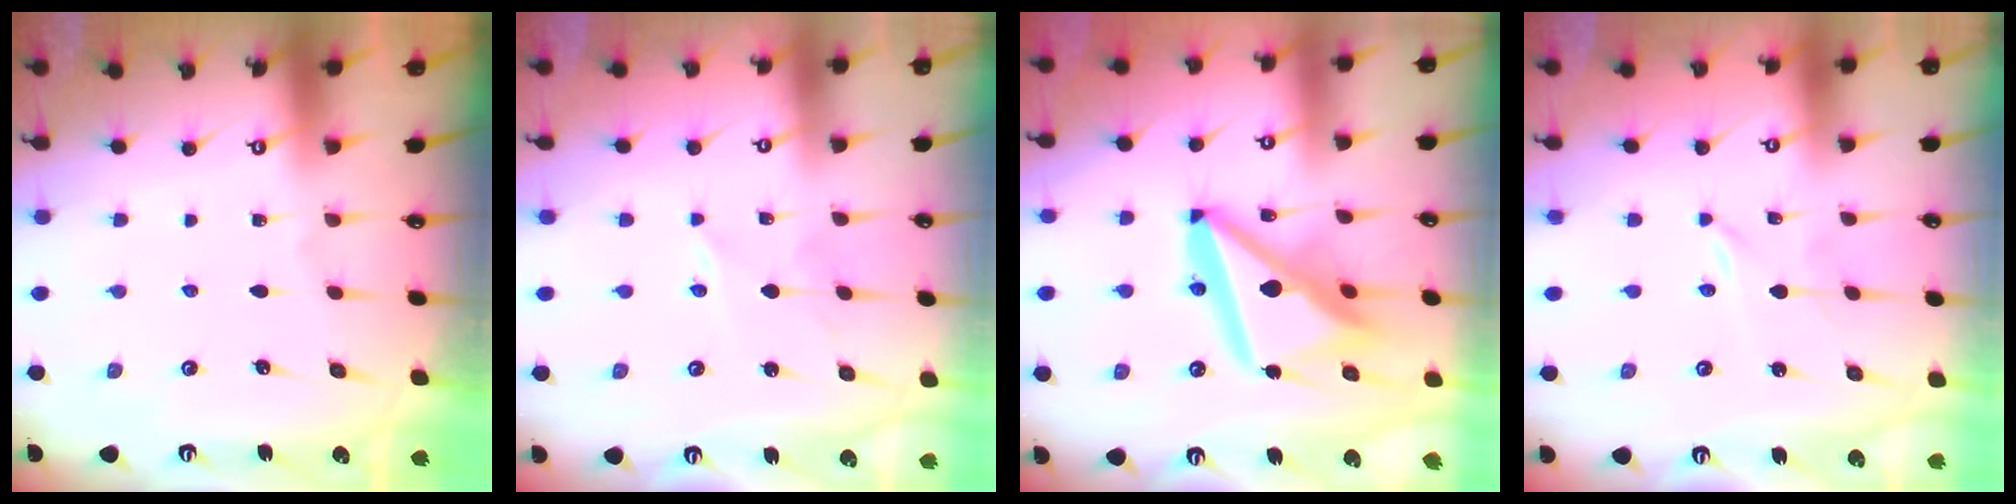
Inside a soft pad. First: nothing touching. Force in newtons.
{"total": 2.8, "press": 2.8, "slide": 0.3}
{"total": 17.6, "press": 17.5, "slide": 2.2}
{"total": 0.0}